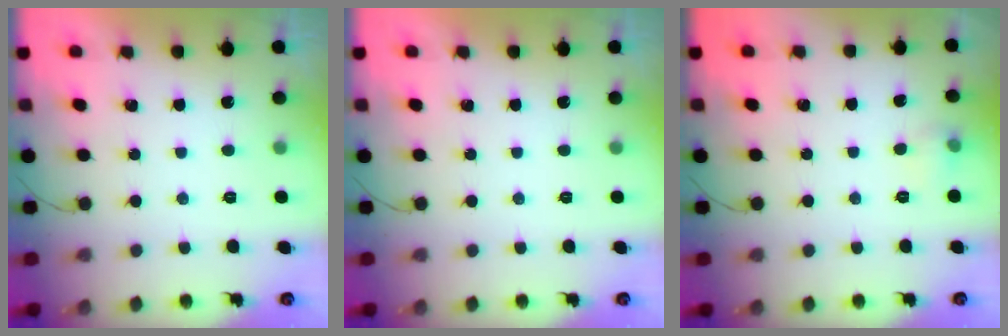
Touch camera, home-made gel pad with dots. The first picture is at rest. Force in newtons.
{"total": 0.0}
{"total": 4.9, "press": 4.6, "slide": 1.8}